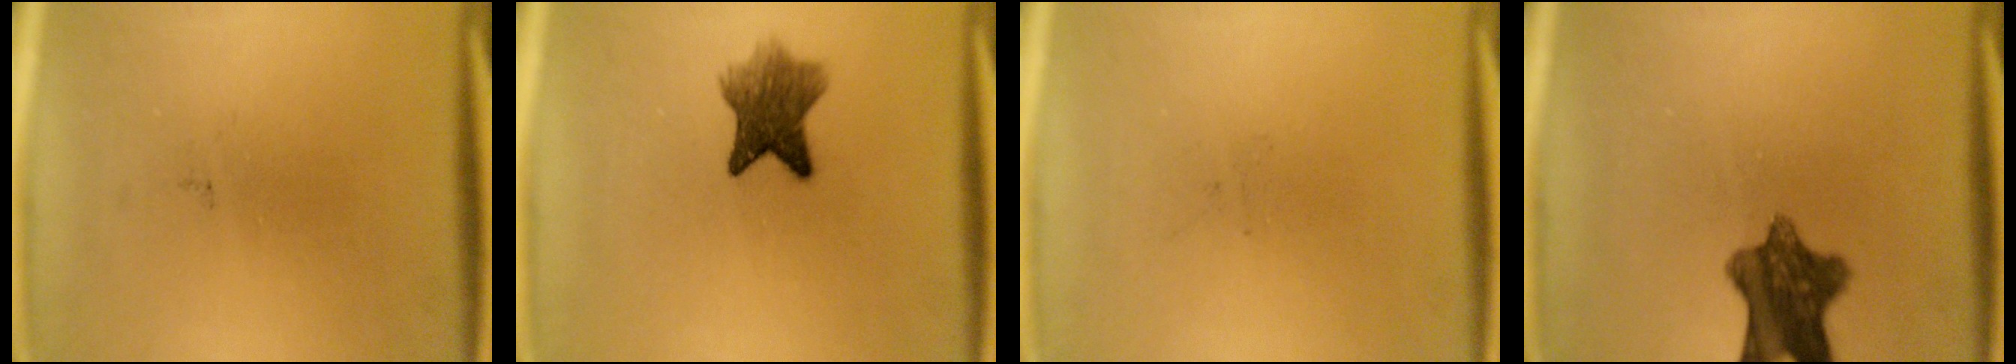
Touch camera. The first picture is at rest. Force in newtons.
{"total": 6.6}
{"total": 0.0}
{"total": 9.3}